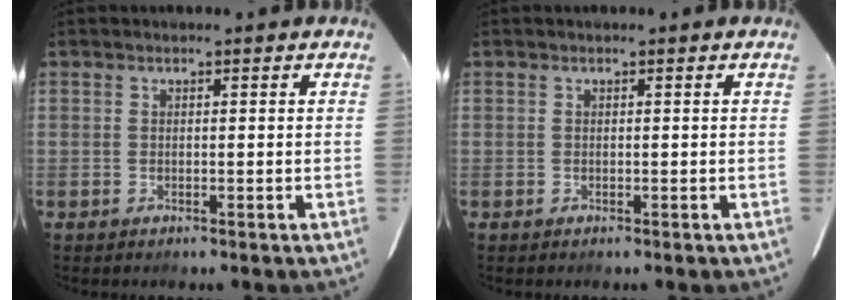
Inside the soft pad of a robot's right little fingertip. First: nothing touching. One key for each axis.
{"total": 0.0}